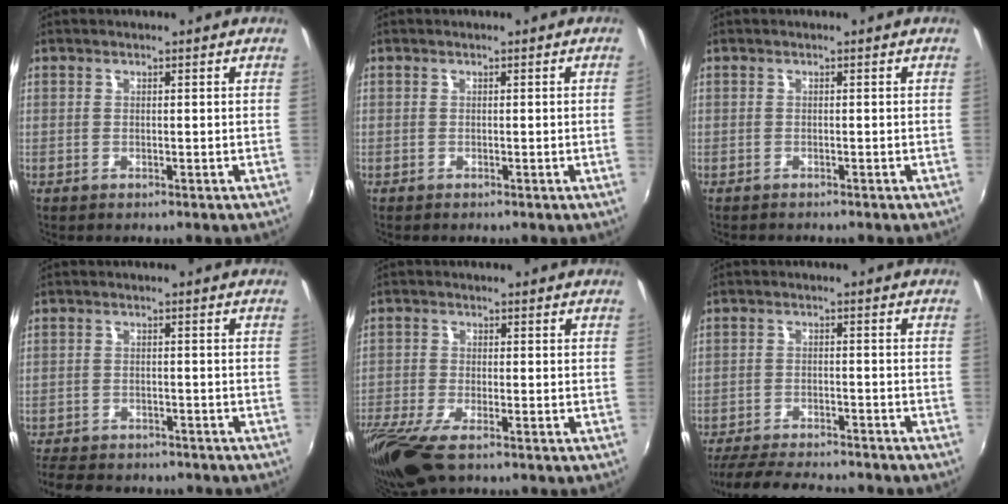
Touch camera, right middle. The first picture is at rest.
{"total": 0.8, "force": [0.1, -0.5, 0.6], "torque": [-0.002, -0.005, 0.002]}
{"total": 0.9, "force": [-0.8, 0.2, 0.1], "torque": [-0.003, -0.006, -0.014]}
{"total": 11.3, "force": [-9.6, 4.1, 4.3], "torque": [-0.107, -0.019, -0.144]}
{"total": 11.8, "force": [-7.8, 3.6, 8.1], "torque": [-0.189, -0.054, -0.148]}
{"total": 15.2, "force": [-13.5, 2.5, 6.5], "torque": [-0.136, -0.023, -0.201]}